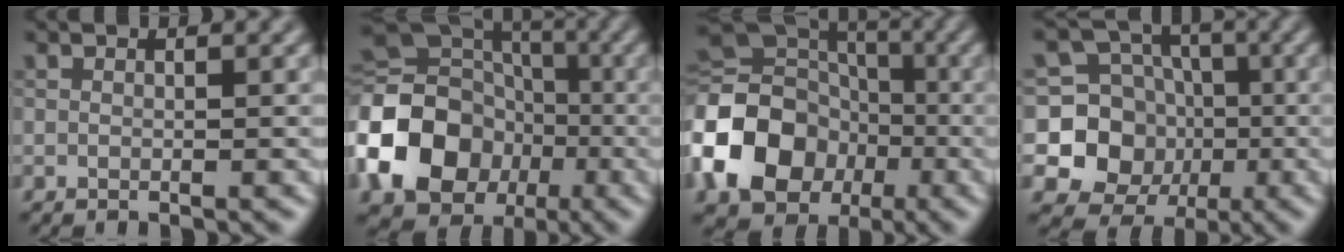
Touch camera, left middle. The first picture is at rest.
{"total": 16.6, "force": [-4.8, 13.6, 8.2], "torque": [-0.197, -0.008, -0.109]}
{"total": 14.6, "force": [-4.3, 11.7, 7.5], "torque": [-0.178, -0.008, -0.099]}
{"total": 8.8, "force": [-1.1, 8.3, 2.9], "torque": [-0.046, -0.006, -0.047]}